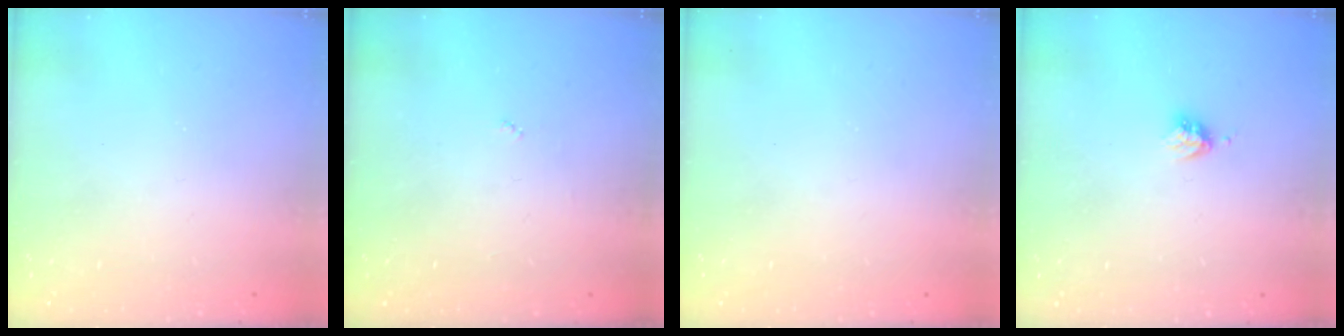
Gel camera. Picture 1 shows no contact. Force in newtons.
{"total": 2.7, "press": 2.7, "slide": 0.4}
{"total": 0.0}
{"total": 3.2, "press": 3.2, "slide": 0.3}